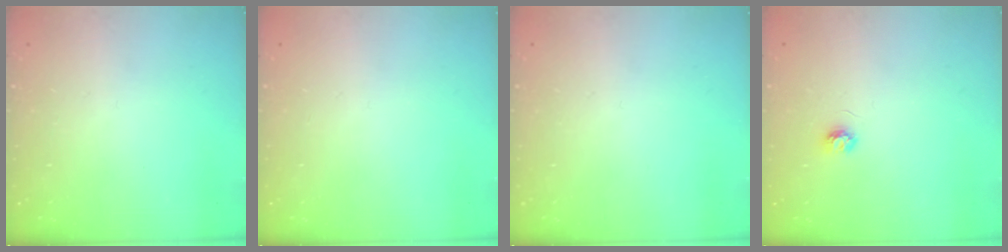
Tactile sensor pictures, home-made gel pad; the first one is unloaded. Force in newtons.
{"total": 0.0}
{"total": 0.0}
{"total": 3.4, "press": 3.4, "slide": 0.4}